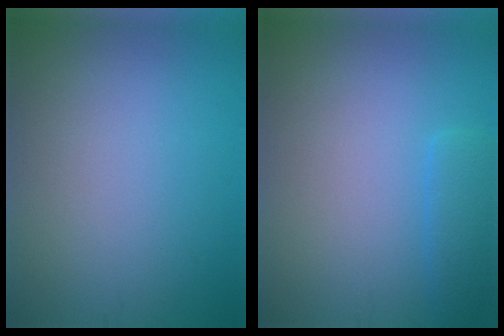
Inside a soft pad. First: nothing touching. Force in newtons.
{"total": 2.0, "press": 1.9, "slide": 0.3}